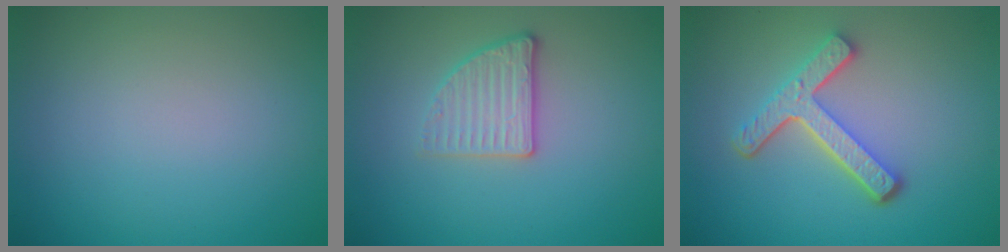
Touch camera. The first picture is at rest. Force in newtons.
{"total": 2.6, "press": 2.4, "slide": 1.0}
{"total": 4.8, "press": 3.6, "slide": 3.2}